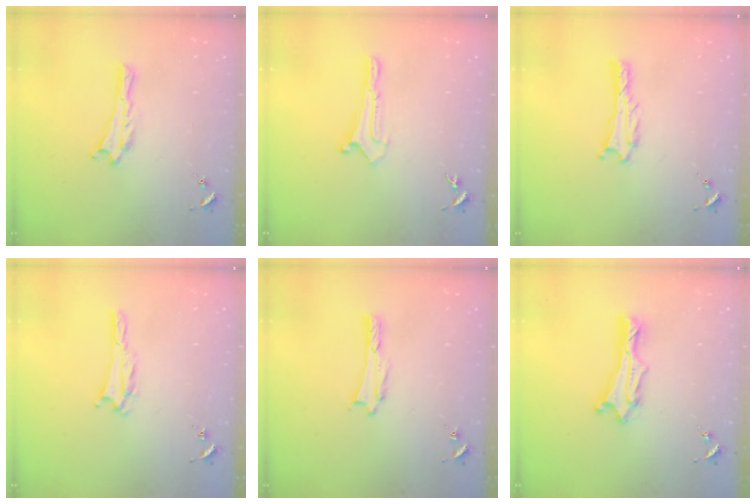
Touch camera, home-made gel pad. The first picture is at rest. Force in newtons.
{"total": 0.0}
{"total": 0.9, "press": 0.8, "slide": 0.1}
{"total": 1.4, "press": 1.4, "slide": 0.2}
{"total": 0.5, "press": 0.5, "slide": 0.2}
{"total": 2.4, "press": 2.4, "slide": 0.3}